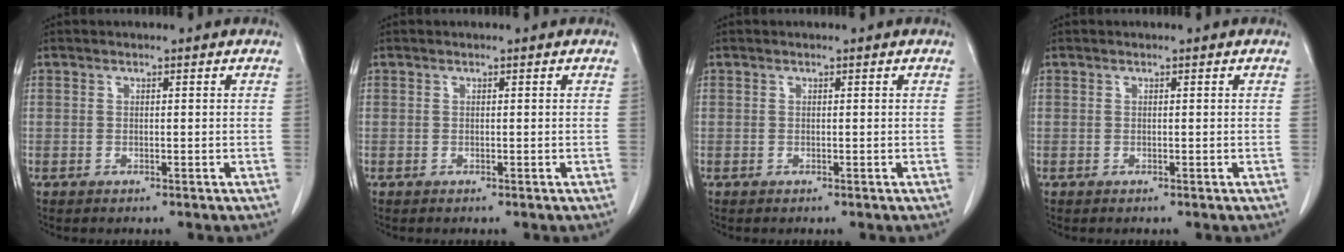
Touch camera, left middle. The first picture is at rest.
{"total": 0.0}
{"total": 0.0}
{"total": 0.0}